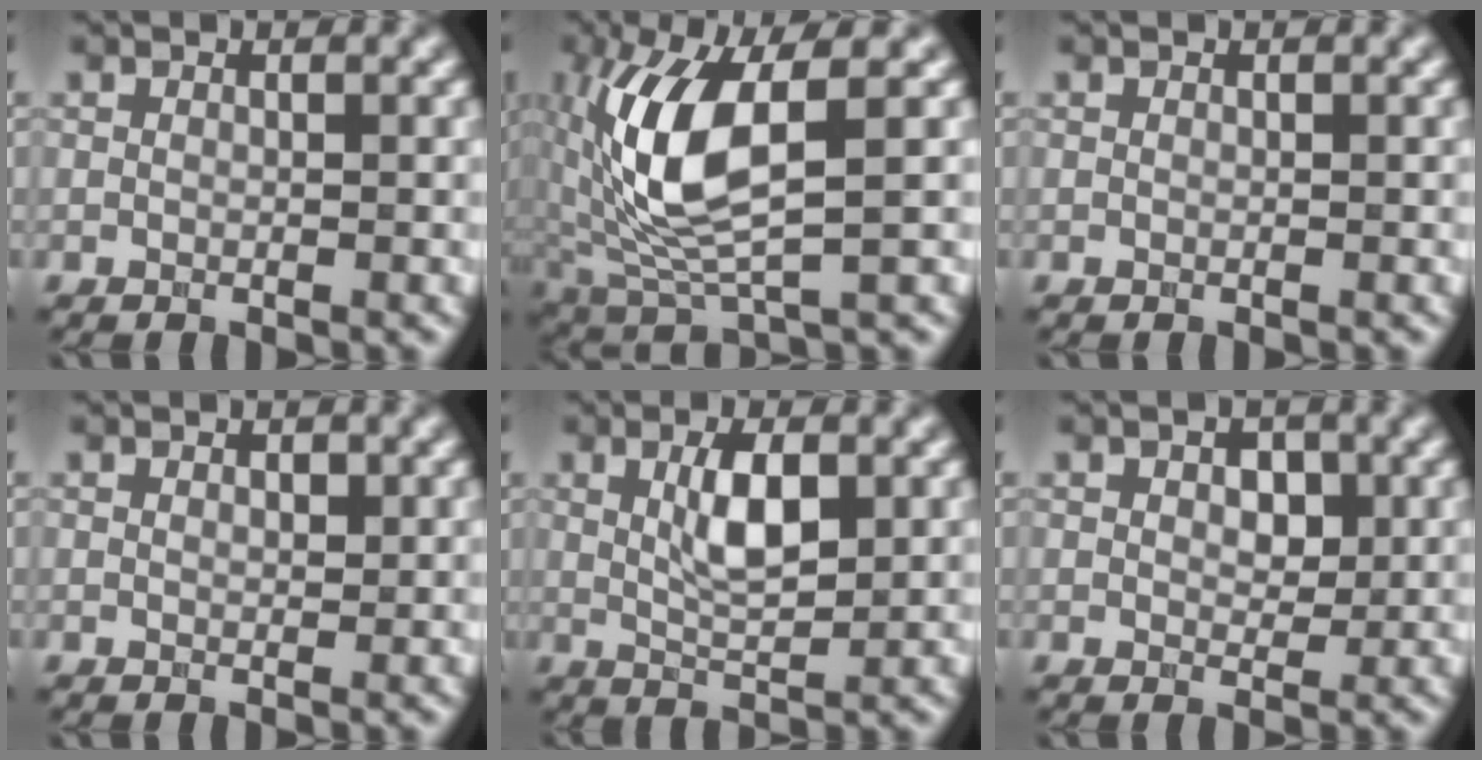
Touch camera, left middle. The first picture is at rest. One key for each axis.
{"total": 8.2, "fx": 0.8, "fy": 2.6, "fz": 7.7, "tx": -0.182, "ty": -0.001, "tz": 0.031}
{"total": 0.0}
{"total": 0.0}
{"total": 3.6, "fx": 0.7, "fy": 1.0, "fz": 3.3, "tx": -0.075, "ty": 0.003, "tz": 0.024}
{"total": 1.7, "fx": 0.4, "fy": 1.0, "fz": 1.2, "tx": -0.021, "ty": 0.001, "tz": 0.017}